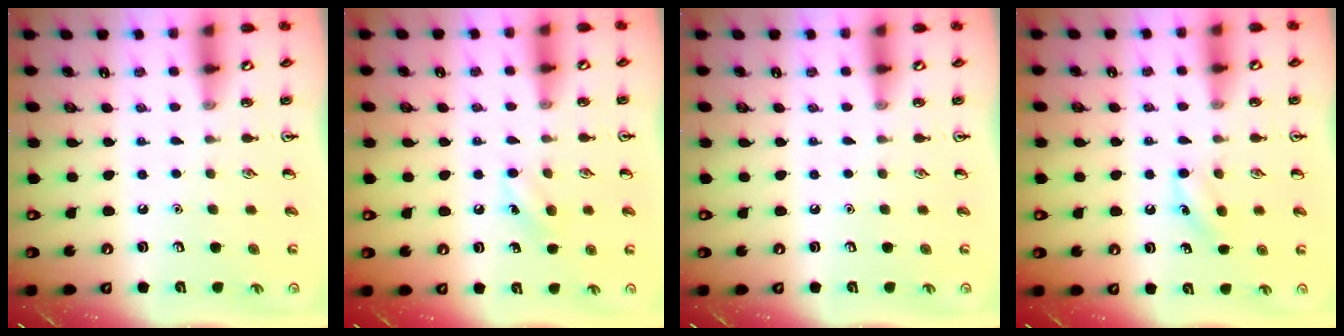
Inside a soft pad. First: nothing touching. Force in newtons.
{"total": 6.5, "press": 6.2, "slide": 1.9}
{"total": 0.0}
{"total": 6.7, "press": 6.4, "slide": 2.0}